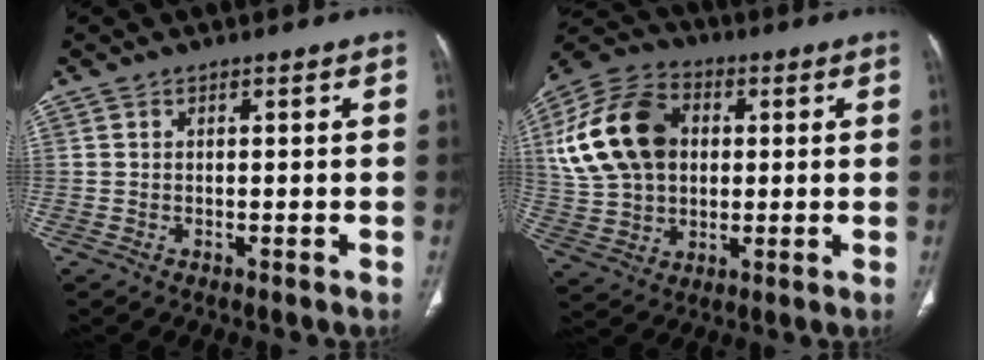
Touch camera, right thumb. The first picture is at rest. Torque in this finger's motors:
{"motor_torque": [-0.42, 1.10, 1.27, -0.18, 0.47]}